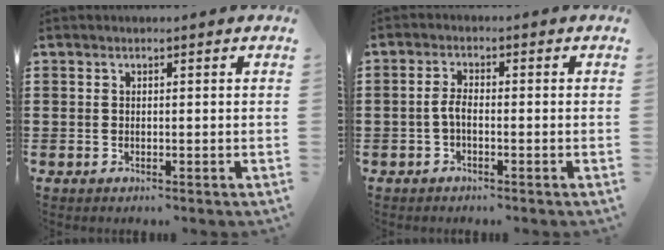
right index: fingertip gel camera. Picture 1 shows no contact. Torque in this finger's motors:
{"motor_torque": [0.73, -0.44, 0.37, 0.08]}